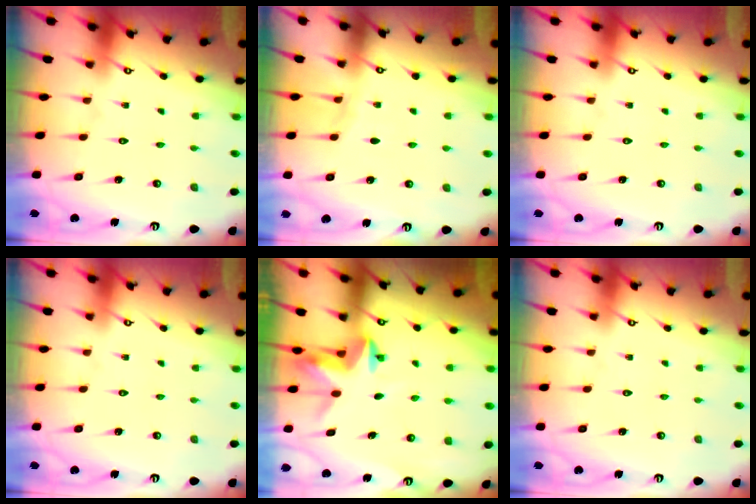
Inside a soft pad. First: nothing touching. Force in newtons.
{"total": 3.4, "press": 3.4, "slide": 0.5}
{"total": 0.0}
{"total": 0.0}
{"total": 3.2, "press": 3.2, "slide": 0.1}
{"total": 0.0}